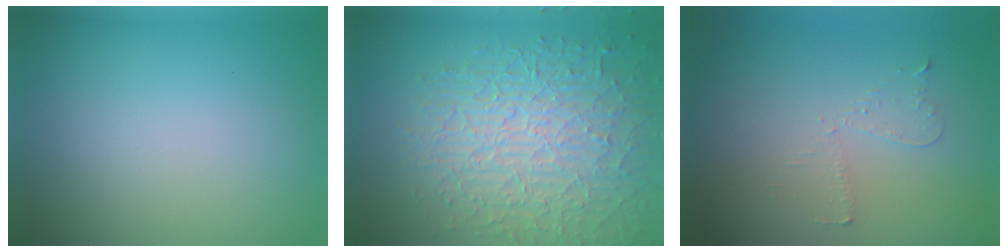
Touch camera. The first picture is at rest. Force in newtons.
{"total": 9.4, "press": 6.3, "slide": 7.0}
{"total": 0.9, "press": 0.8, "slide": 0.4}